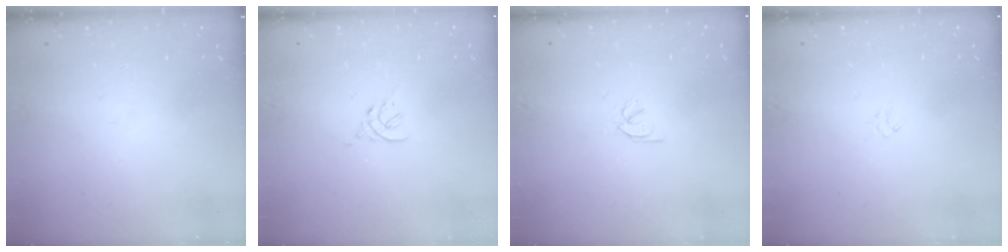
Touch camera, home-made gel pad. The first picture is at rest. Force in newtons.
{"total": 2.3, "press": 2.2, "slide": 0.5}
{"total": 2.1, "press": 2.1, "slide": 0.1}
{"total": 1.3, "press": 1.2, "slide": 0.5}